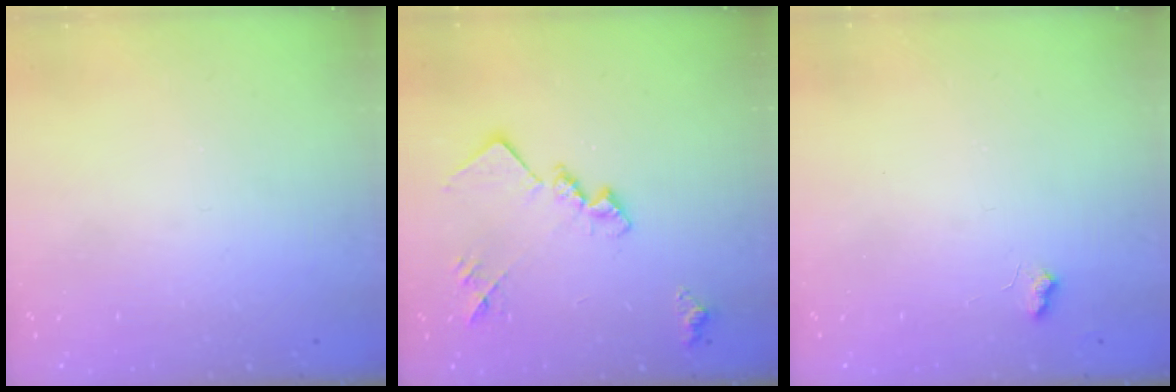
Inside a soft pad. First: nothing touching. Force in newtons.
{"total": 15.4, "press": 15.3, "slide": 1.0}
{"total": 3.8, "press": 3.8, "slide": 0.5}